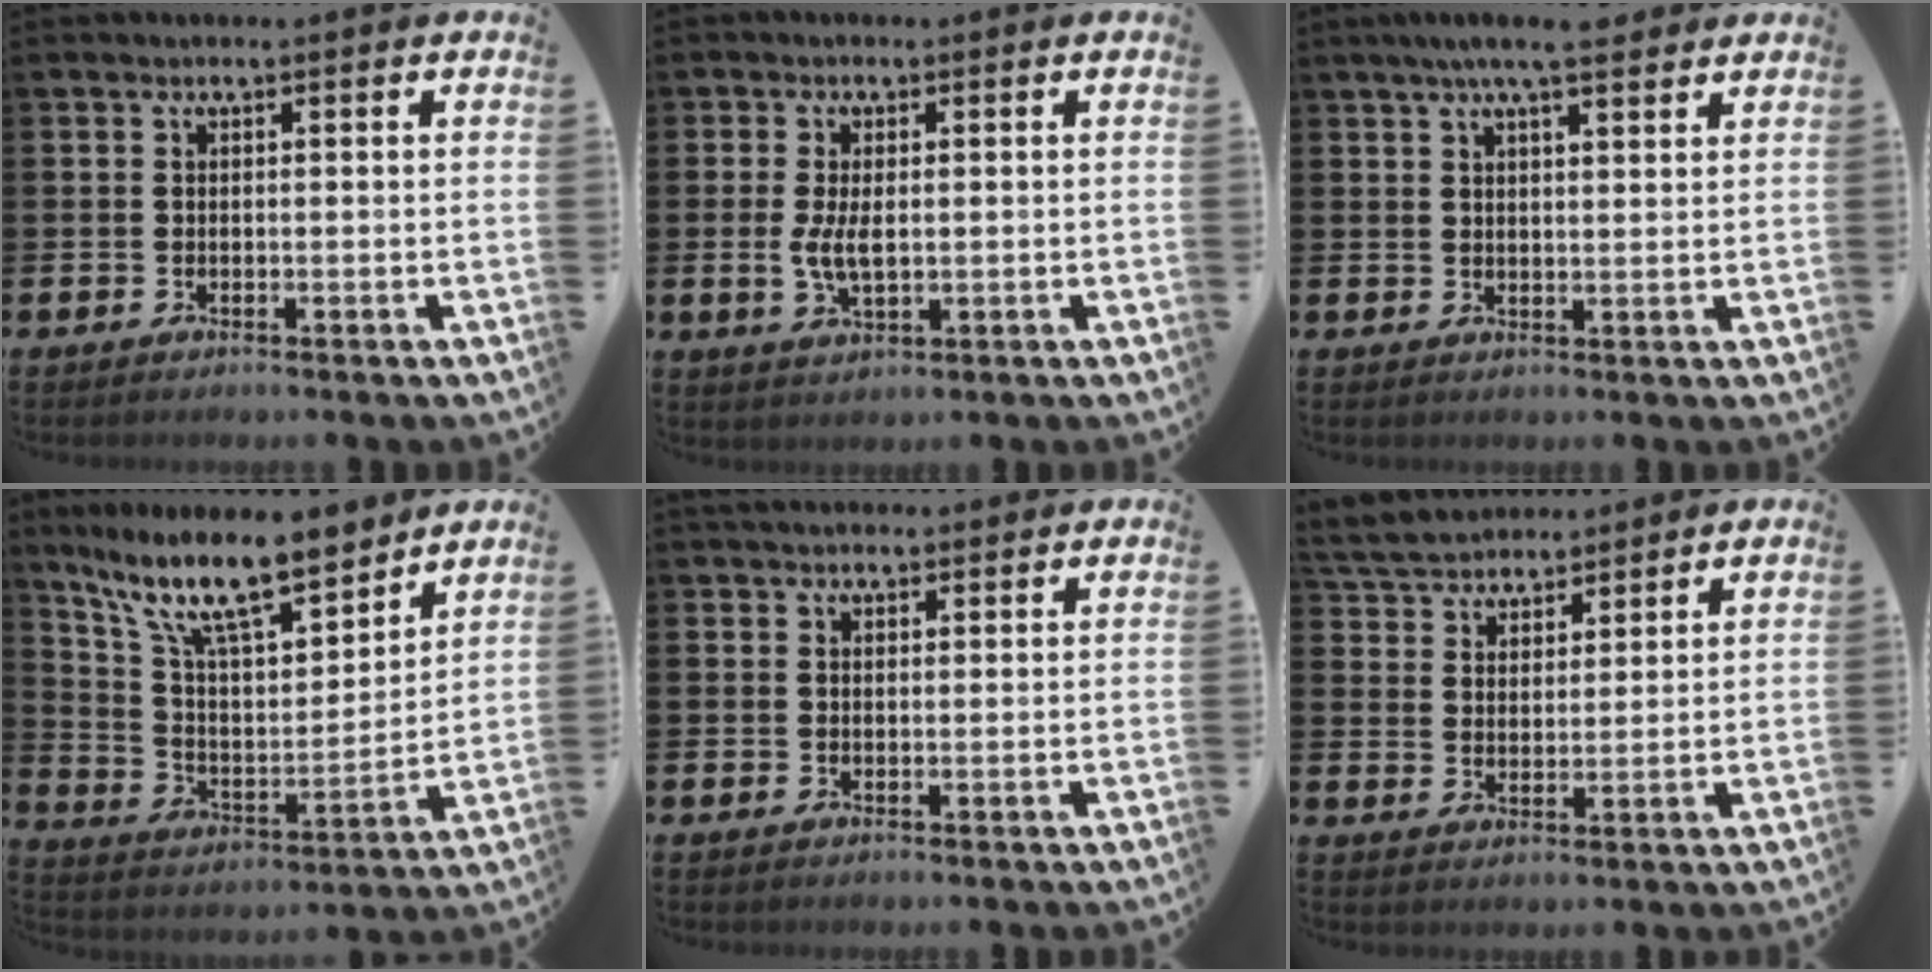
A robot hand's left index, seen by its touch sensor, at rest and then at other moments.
{"total": 3.9, "force": [0.2, 1.8, 3.4], "torque": [-0.053, 0.000, -0.001]}
{"total": 5.7, "force": [4.8, 0.8, 2.9], "torque": [-0.055, -0.013, 0.082]}
{"total": 13.2, "force": [10.7, 3.4, 7.0], "torque": [-0.160, -0.059, 0.187]}
{"total": 2.1, "force": [2.0, 0.7, 0.3], "torque": [0.002, -0.003, 0.035]}
{"total": 4.9, "force": [4.7, 1.2, -0.3], "torque": [-0.020, -0.023, 0.085]}